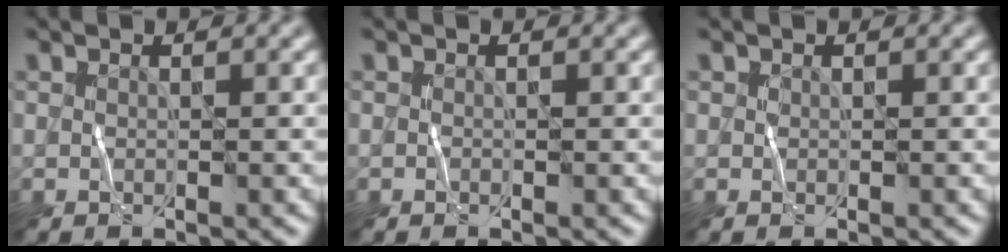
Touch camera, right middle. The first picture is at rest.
{"total": 0.0}
{"total": 0.0}